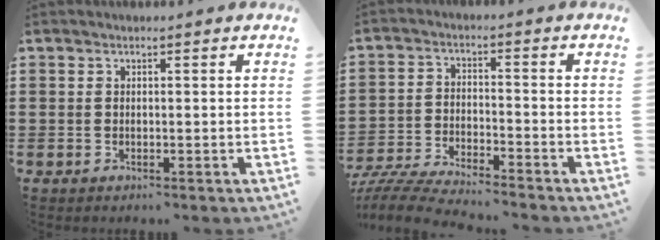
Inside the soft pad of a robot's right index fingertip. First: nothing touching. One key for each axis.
{"total": 5.8, "fx": -5.6, "fy": 0.0, "fz": 1.2, "tx": -0.038, "ty": -0.006, "tz": -0.114}